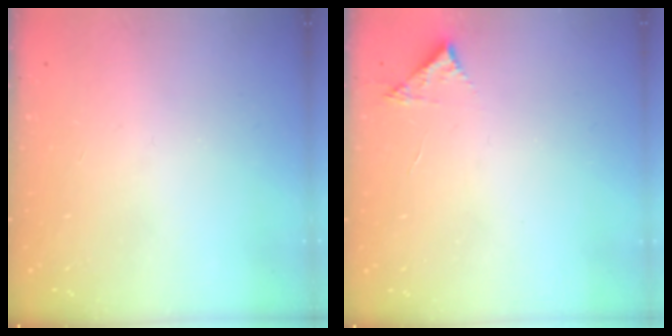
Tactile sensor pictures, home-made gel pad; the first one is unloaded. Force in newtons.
{"total": 3.6, "press": 3.6, "slide": 0.1}